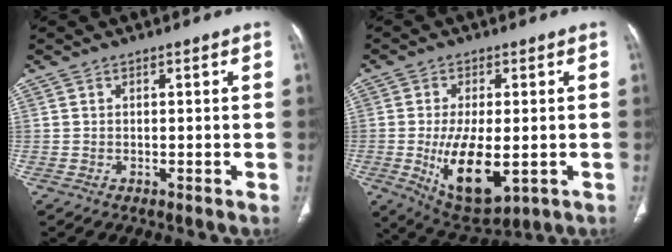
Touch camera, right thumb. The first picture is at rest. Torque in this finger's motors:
{"motor_torque": [-0.21, 1.35, 1.19, 0.08, 0.14]}